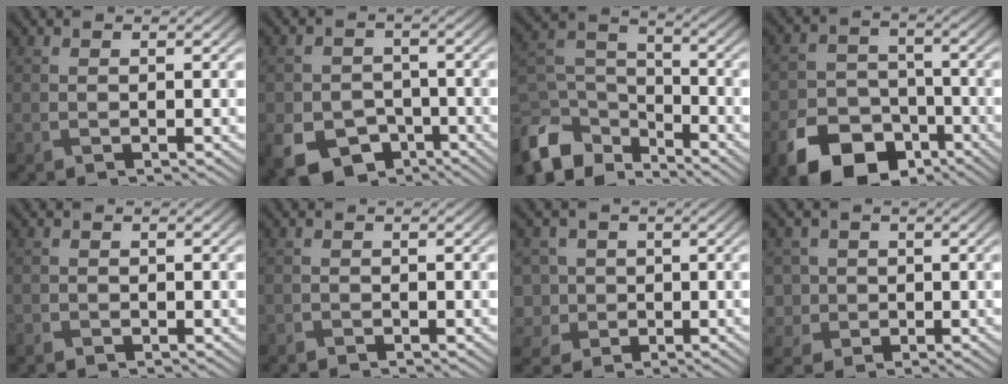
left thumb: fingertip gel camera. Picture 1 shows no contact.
{"total": 9.5, "force": [-4.8, 6.9, 4.3], "torque": [-0.089, -0.034, -0.086]}
{"total": 11.9, "force": [-8.4, 6.6, 5.3], "torque": [-0.159, -0.020, -0.163]}
{"total": 10.8, "force": [-6.4, 7.0, 5.2], "torque": [-0.110, -0.025, -0.121]}
{"total": 1.0, "force": [-0.7, 0.6, 0.2], "torque": [-0.004, -0.004, -0.016]}
{"total": 0.8, "force": [-0.7, 0.3, 0.0], "torque": [-0.002, -0.004, -0.015]}
{"total": 6.0, "force": [-0.7, 5.7, 1.8], "torque": [-0.073, 0.007, -0.038]}
{"total": 4.3, "force": [-0.1, 4.2, 0.8], "torque": [-0.031, 0.005, -0.018]}